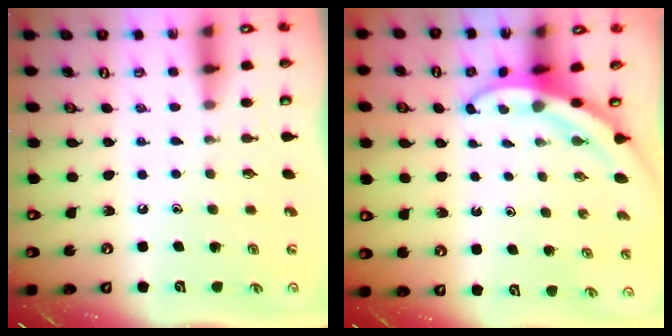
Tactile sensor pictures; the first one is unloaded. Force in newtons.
{"total": 3.9, "press": 3.9, "slide": 0.5}